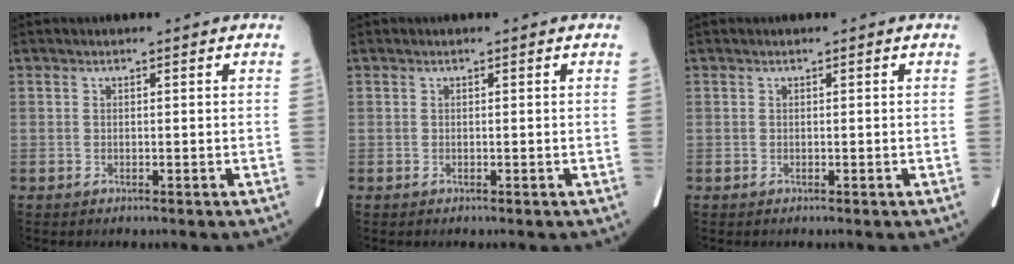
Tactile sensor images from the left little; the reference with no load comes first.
{"total": 0.0}
{"total": 0.0}